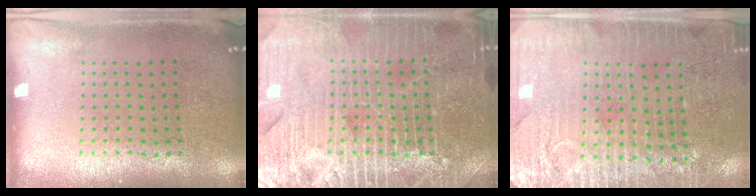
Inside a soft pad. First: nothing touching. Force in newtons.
{"total": 7.2, "press": 7.1, "slide": 1.0}
{"total": 3.6, "press": 3.2, "slide": 1.7}